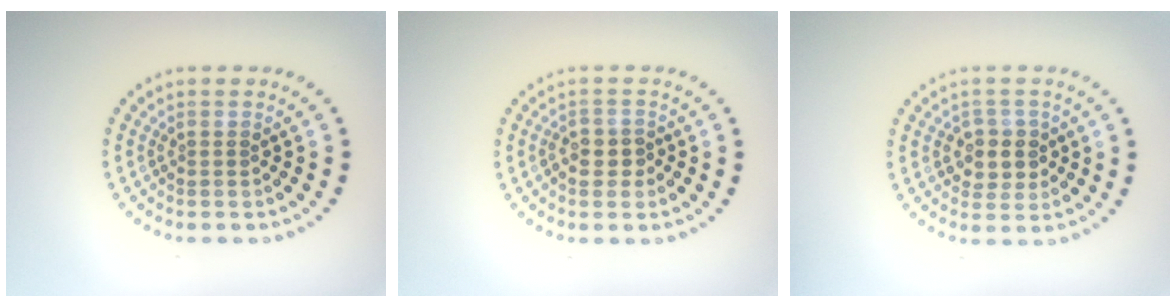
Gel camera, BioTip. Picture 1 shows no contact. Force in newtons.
{"total": 2.4, "press": 2.3, "slide": 0.8}
{"total": 2.8, "press": 2.7, "slide": 0.9}